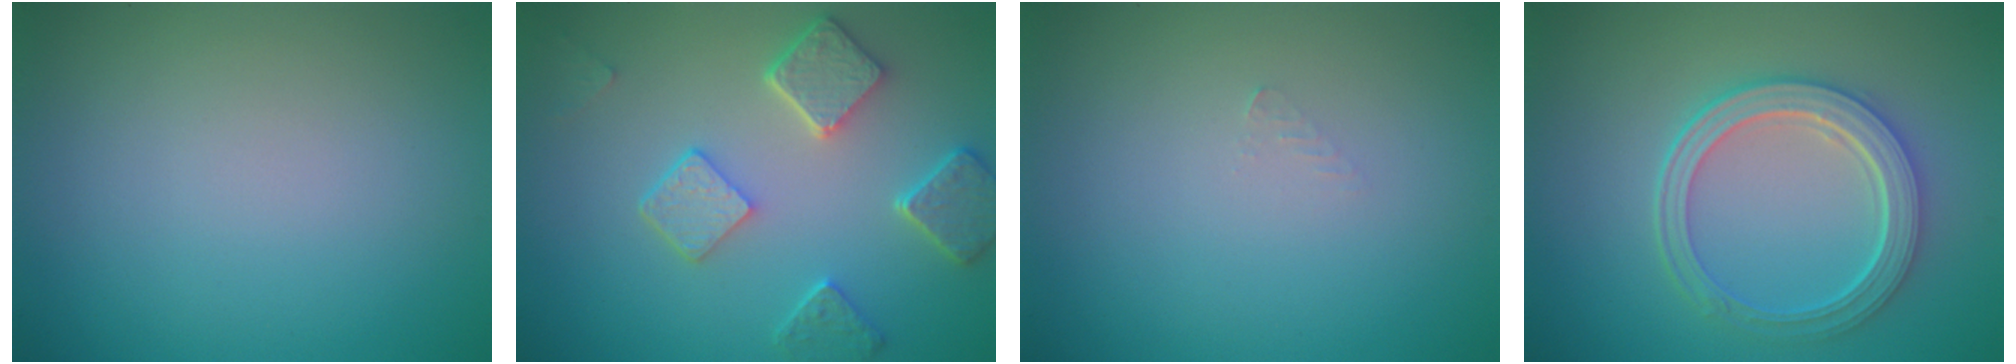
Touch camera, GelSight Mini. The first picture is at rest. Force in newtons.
{"total": 5.0, "press": 3.9, "slide": 3.0}
{"total": 0.7, "press": 0.7, "slide": 0.1}
{"total": 5.1, "press": 4.1, "slide": 3.1}